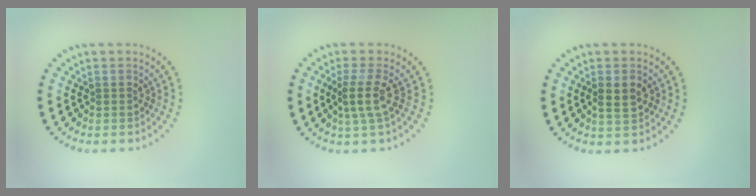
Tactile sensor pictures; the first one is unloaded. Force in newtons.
{"total": 2.5, "press": 1.8, "slide": 1.7}
{"total": 2.1, "press": 2.1, "slide": 0.2}